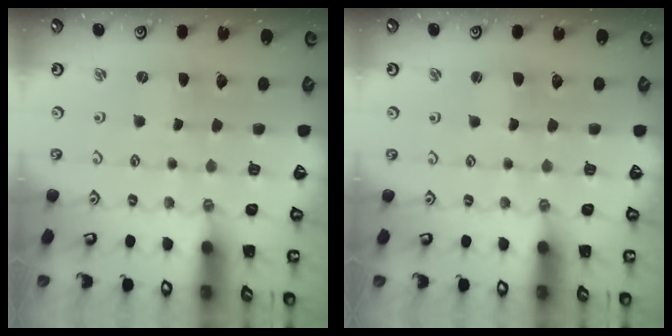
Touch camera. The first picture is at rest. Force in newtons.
{"total": 1.2, "press": 1.1, "slide": 0.3}